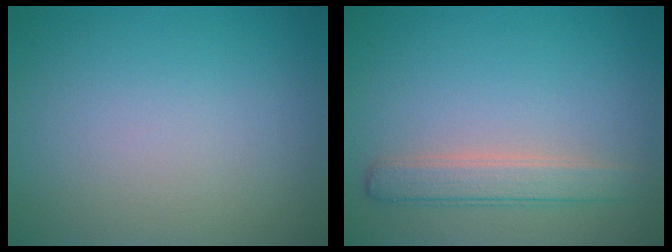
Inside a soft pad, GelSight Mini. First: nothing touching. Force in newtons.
{"total": 2.8, "press": 2.8, "slide": 0.1}